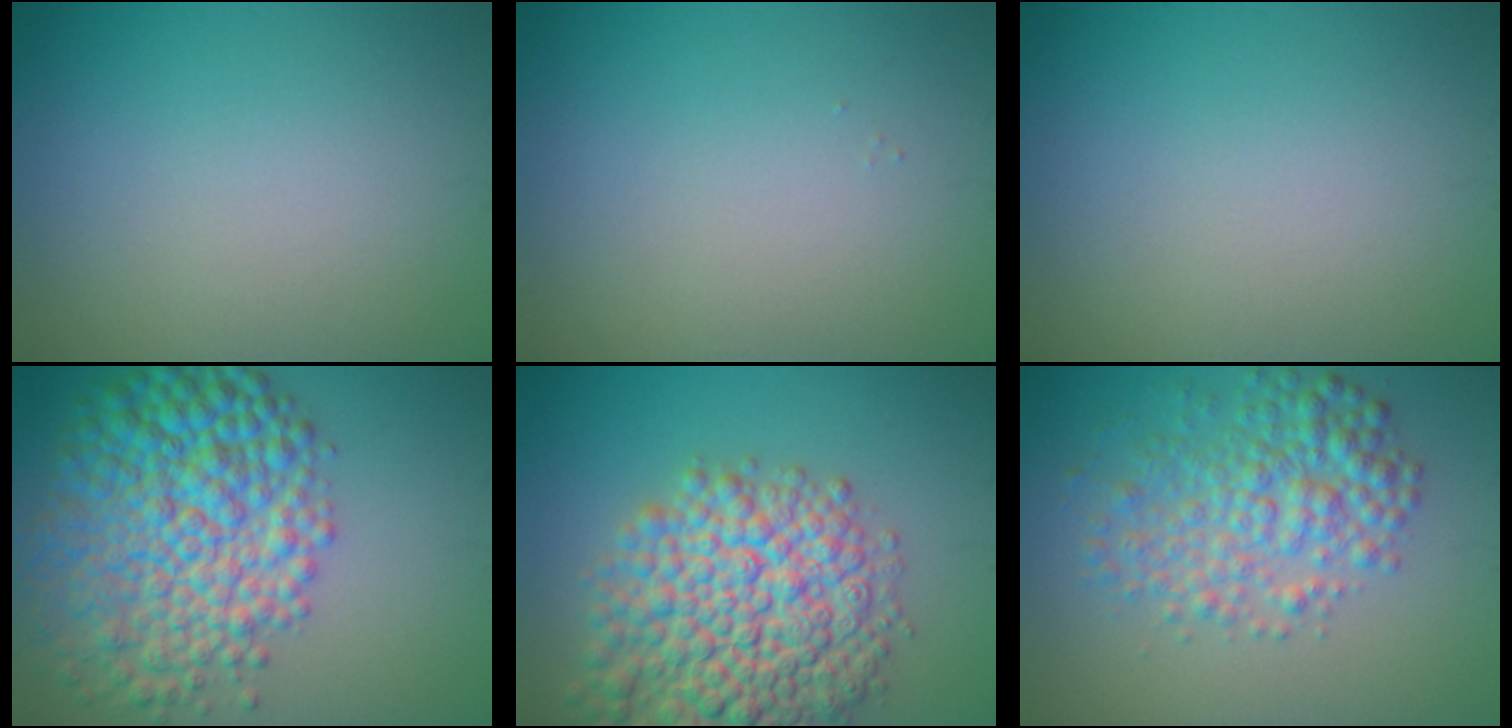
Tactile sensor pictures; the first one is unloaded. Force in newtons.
{"total": 0.0}
{"total": 0.0}
{"total": 9.9, "press": 9.9, "slide": 0.1}
{"total": 10.8, "press": 10.8, "slide": 0.4}
{"total": 5.1, "press": 5.1, "slide": 0.1}